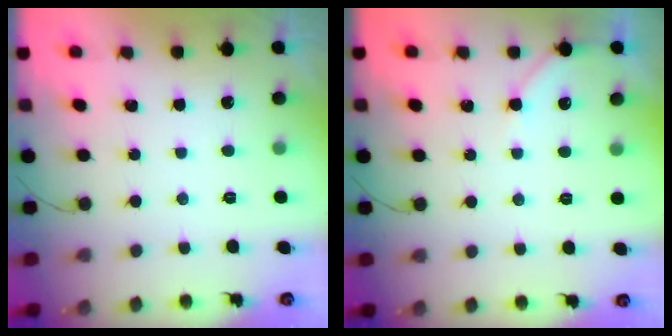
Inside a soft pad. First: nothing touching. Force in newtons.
{"total": 4.4, "press": 4.3, "slide": 0.5}